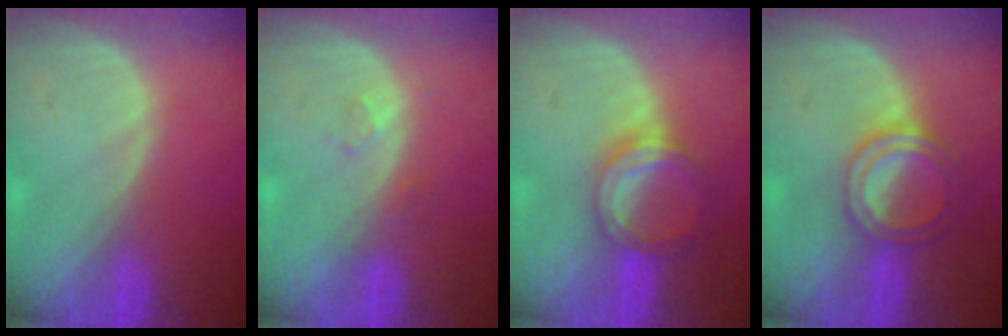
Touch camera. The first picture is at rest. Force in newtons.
{"total": 1.4, "press": 1.3, "slide": 0.6}
{"total": 5.2, "press": 4.9, "slide": 1.5}
{"total": 5.0, "press": 4.7, "slide": 1.8}